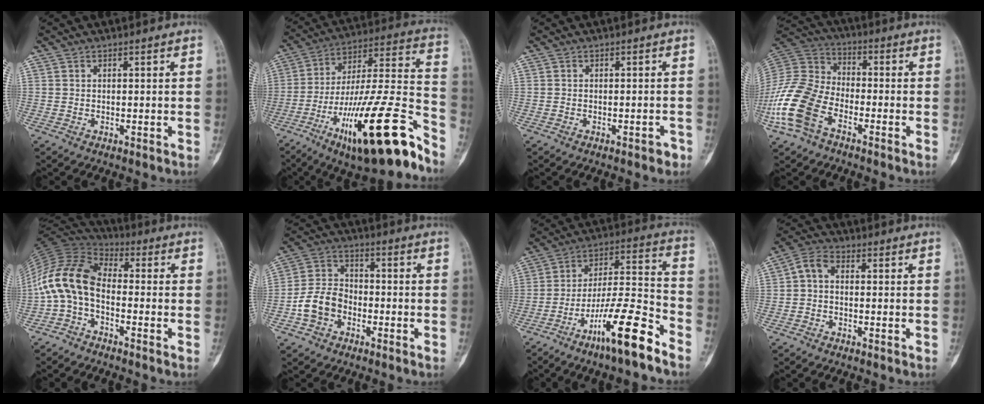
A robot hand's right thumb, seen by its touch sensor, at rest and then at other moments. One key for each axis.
{"total": 27.1, "fx": -15.7, "fy": 5.7, "fz": 21.3, "tx": -0.310, "ty": 0.078, "tz": -0.251}
{"total": 1.6, "fx": -1.0, "fy": 0.7, "fz": 1.0, "tx": -0.015, "ty": 0.009, "tz": -0.011}
{"total": 16.5, "fx": -7.4, "fy": 10.0, "fz": 10.9, "tx": -0.237, "ty": 0.040, "tz": -0.155}
{"total": 12.2, "fx": -2.7, "fy": 7.2, "fz": 9.4, "tx": -0.187, "ty": 0.056, "tz": -0.069}
{"total": 8.3, "fx": -3.1, "fy": 6.3, "fz": 4.5, "tx": -0.076, "ty": 0.033, "tz": -0.065}
{"total": 16.3, "fx": -10.4, "fy": 2.4, "fz": 12.3, "tx": -0.223, "ty": 0.077, "tz": -0.181}
{"total": 4.2, "fx": -0.3, "fy": 2.7, "fz": 3.2, "tx": -0.056, "ty": 0.015, "tz": -0.018}